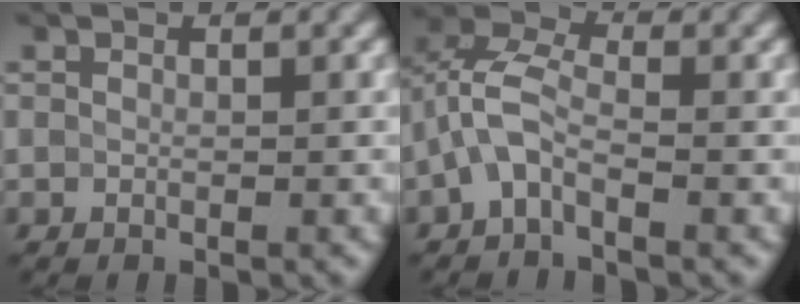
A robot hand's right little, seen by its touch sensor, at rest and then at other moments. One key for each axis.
{"total": 3.9, "fx": -1.5, "fy": 1.9, "fz": 3.1, "tx": -0.072, "ty": 0.016, "tz": -0.042}